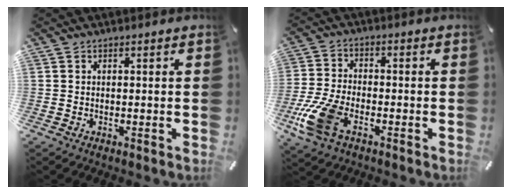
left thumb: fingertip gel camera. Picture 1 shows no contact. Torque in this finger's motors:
{"motor_torque": [0.65, 2.24, 0.31, 0.17, 0.16]}